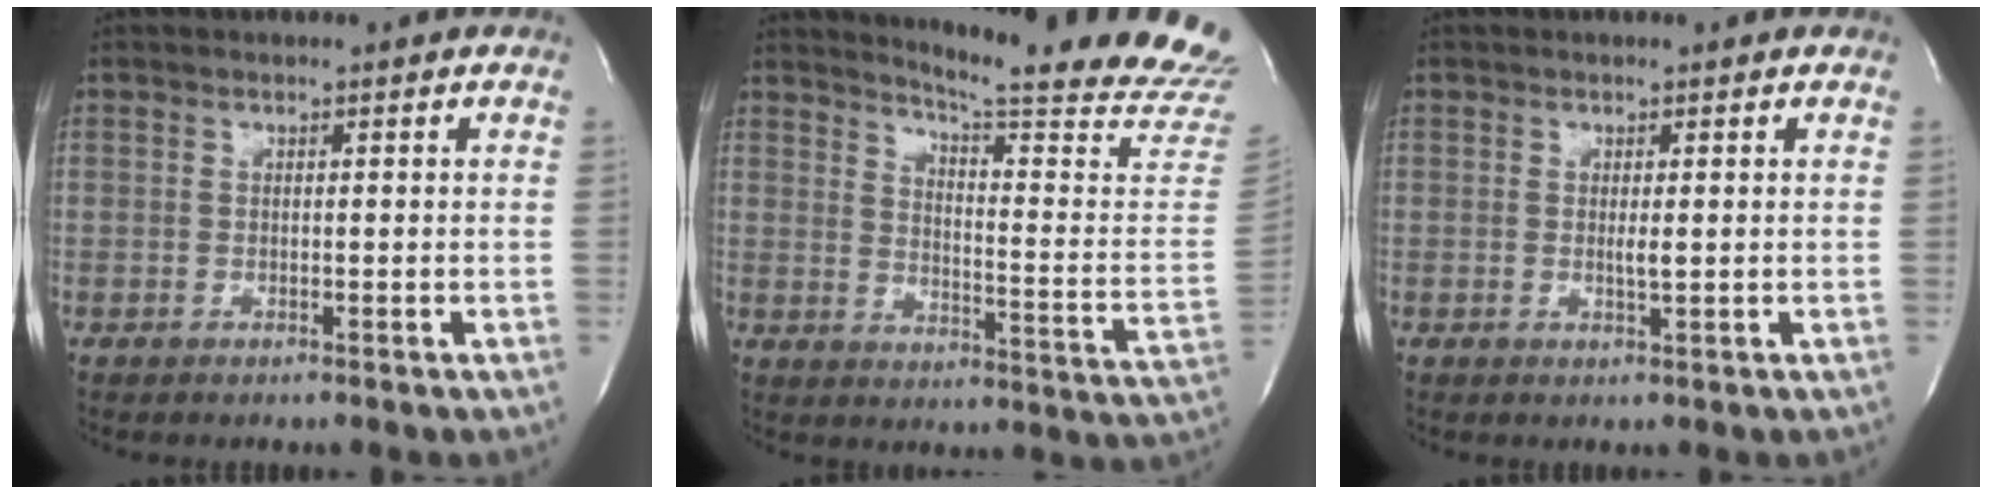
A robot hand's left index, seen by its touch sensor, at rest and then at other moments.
{"total": 22.8, "force": [21.2, -1.1, 8.3], "torque": [-0.124, -0.142, 0.252]}
{"total": 1.2, "force": [0.1, 0.1, 1.2], "torque": [-0.027, -0.003, 0.003]}